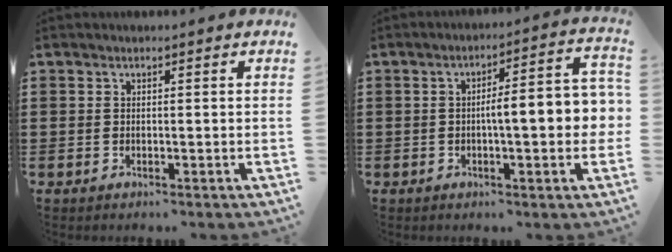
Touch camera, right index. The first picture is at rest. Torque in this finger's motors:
{"motor_torque": [1.68, -0.46, 0.49, 0.11]}